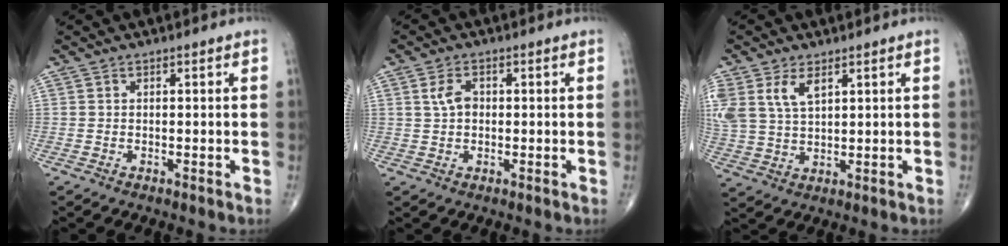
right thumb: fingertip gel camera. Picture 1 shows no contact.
{"total": 3.4, "force": [0.6, 2.2, 2.5], "torque": [-0.047, 0.007, 0.011]}
{"total": 9.2, "force": [4.3, 5.1, 6.4], "torque": [-0.140, -0.003, 0.095]}